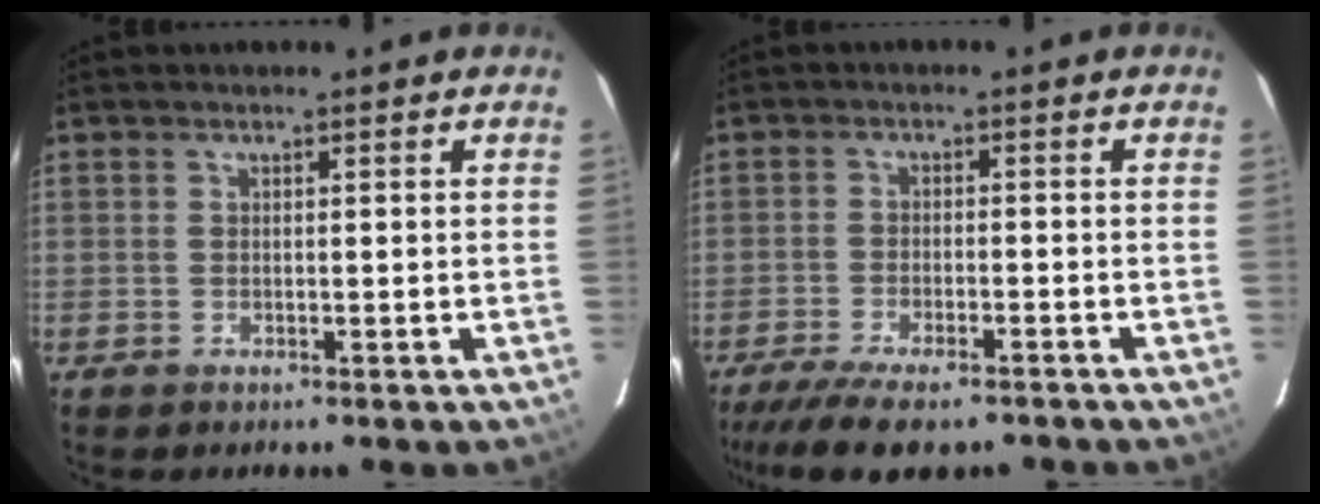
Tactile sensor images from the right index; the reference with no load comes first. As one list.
[{"total": 11.9, "force": [-9.6, 3.3, 6.3], "torque": [-0.143, -0.033, -0.156]}]